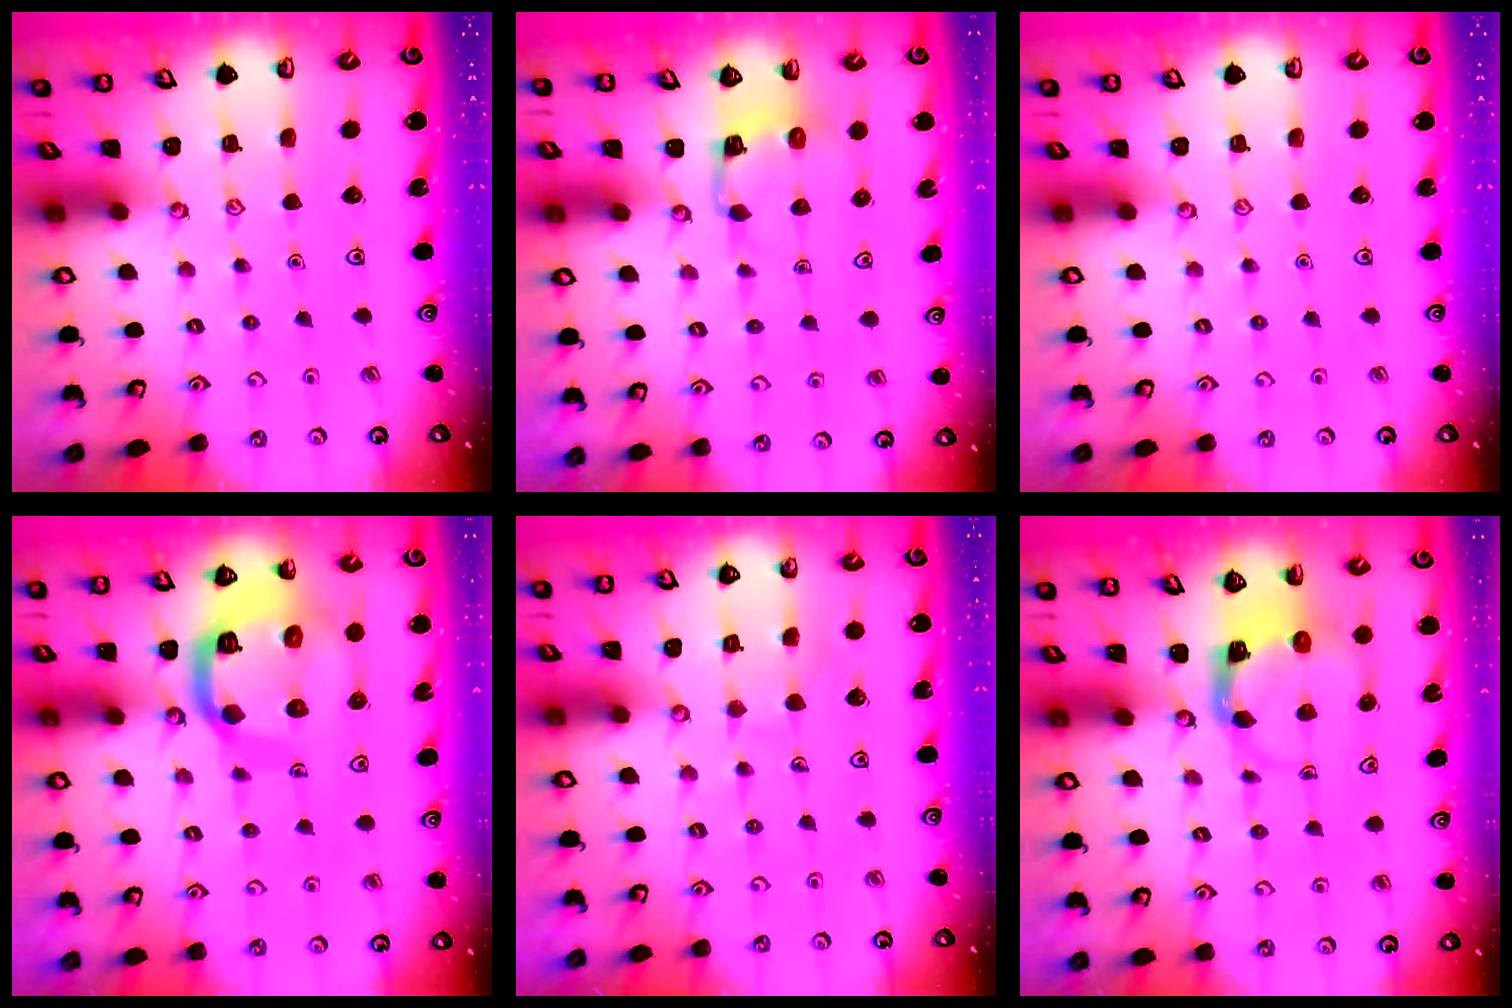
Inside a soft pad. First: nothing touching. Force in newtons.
{"total": 2.7, "press": 2.7, "slide": 0.4}
{"total": 0.0}
{"total": 15.6, "press": 15.5, "slide": 1.8}
{"total": 4.4, "press": 4.3, "slide": 0.3}
{"total": 3.8, "press": 3.7, "slide": 0.7}